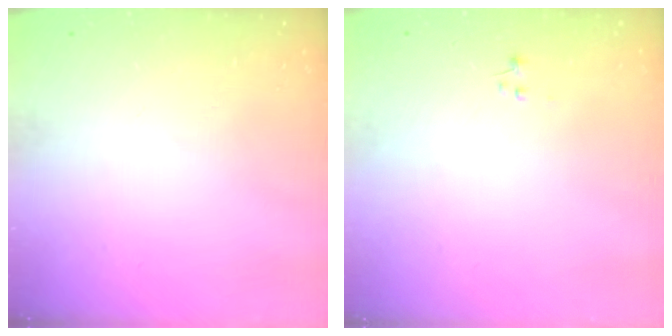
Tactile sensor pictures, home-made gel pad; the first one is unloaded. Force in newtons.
{"total": 0.6, "press": 0.6, "slide": 0.3}